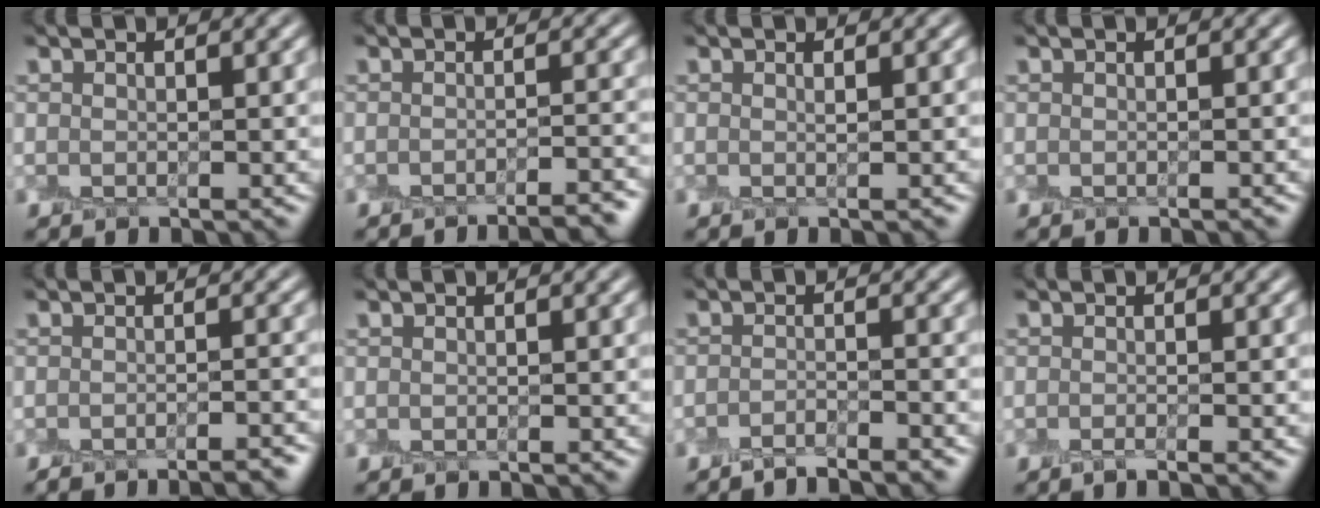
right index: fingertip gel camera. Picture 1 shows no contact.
{"total": 4.1, "force": [-3.0, 0.8, 2.6], "torque": [-0.025, 0.006, -0.042]}
{"total": 1.0, "force": [0.0, 0.3, 1.0], "torque": [-0.006, 0.001, -0.003]}
{"total": 0.5, "force": [-0.4, 0.0, 0.3], "torque": [-0.002, 0.000, -0.006]}
{"total": 4.1, "force": [-3.3, 0.8, 2.2], "torque": [-0.022, 0.007, -0.046]}
{"total": 0.0}
{"total": 2.9, "force": [-2.5, 0.4, 1.5], "torque": [-0.018, 0.001, -0.047]}
{"total": 1.8, "force": [-0.9, 0.6, 1.5], "torque": [-0.007, -0.004, -0.015]}